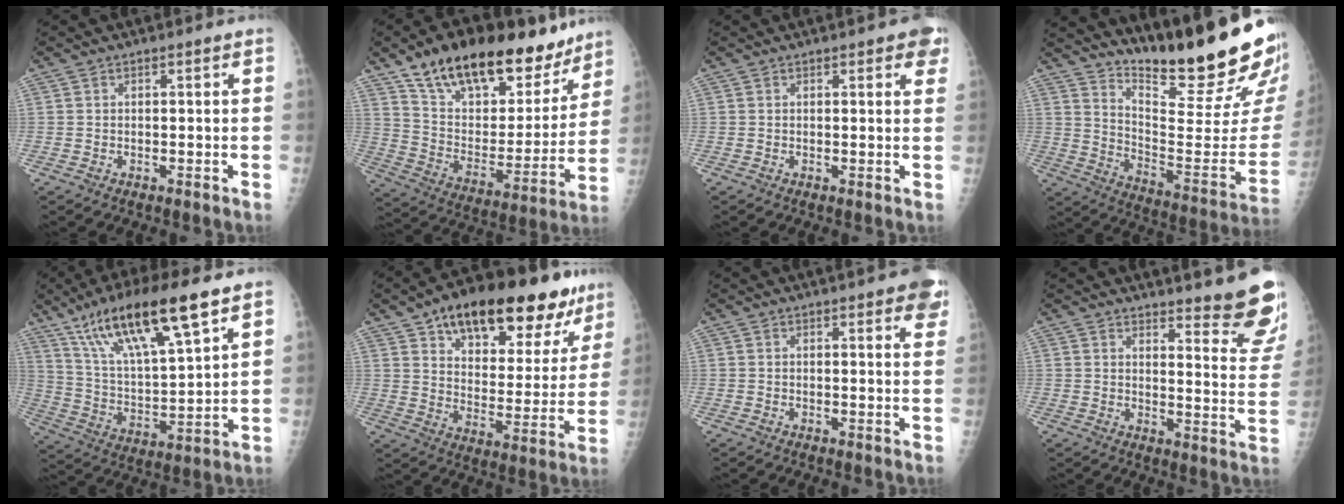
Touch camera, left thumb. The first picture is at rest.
{"total": 28.4, "force": [19.8, 12.8, 15.7], "torque": [-0.205, -0.053, 0.322]}
{"total": 2.7, "force": [1.4, 1.0, 2.1], "torque": [-0.013, 0.000, 0.012]}
{"total": 26.3, "force": [19.8, 3.9, 16.8], "torque": [-0.232, -0.148, 0.297]}
{"total": 20.3, "force": [12.4, 4.5, 15.5], "torque": [-0.265, -0.036, 0.234]}
{"total": 25.7, "force": [16.1, 11.5, 16.3], "torque": [-0.192, -0.033, 0.239]}
{"total": 7.4, "force": [4.6, 1.8, 5.5], "torque": [-0.044, -0.008, 0.046]}
{"total": 15.6, "force": [13.7, 2.1, 7.1], "torque": [-0.059, -0.142, 0.153]}